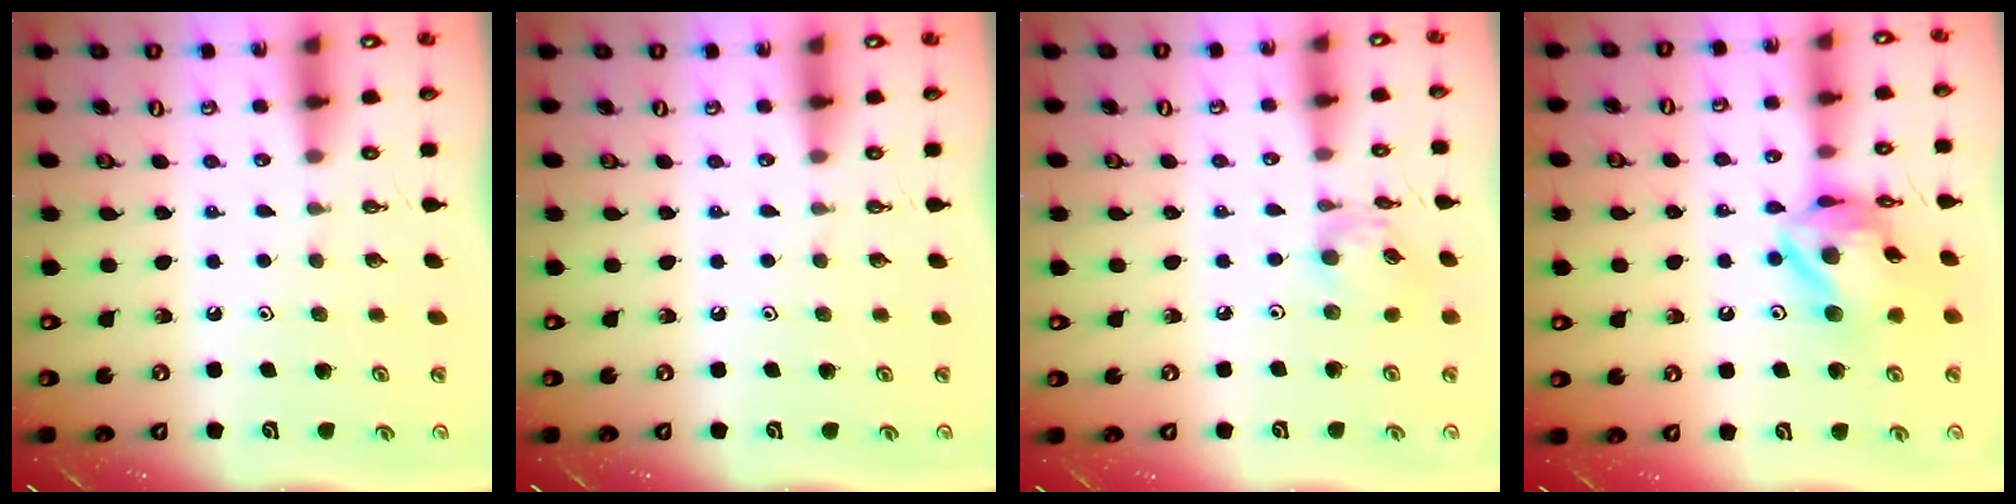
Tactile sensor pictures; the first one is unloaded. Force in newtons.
{"total": 0.0}
{"total": 8.8, "press": 8.8, "slide": 0.5}
{"total": 13.8, "press": 13.7, "slide": 1.5}